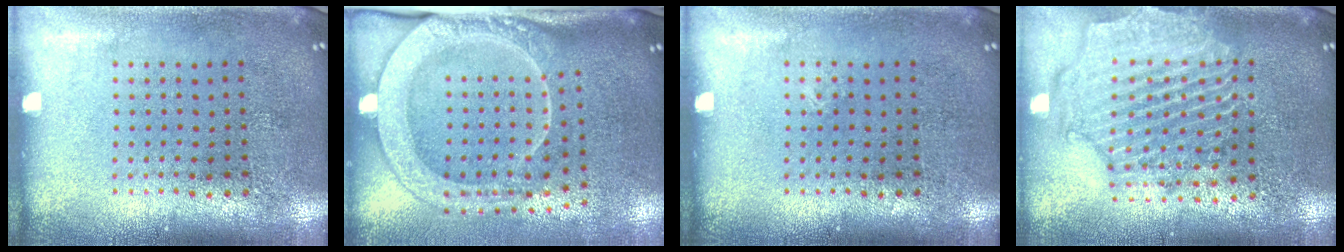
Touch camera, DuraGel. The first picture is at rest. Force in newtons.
{"total": 2.7, "press": 2.1, "slide": 1.6}
{"total": 0.0}
{"total": 2.3, "press": 2.2, "slide": 0.8}